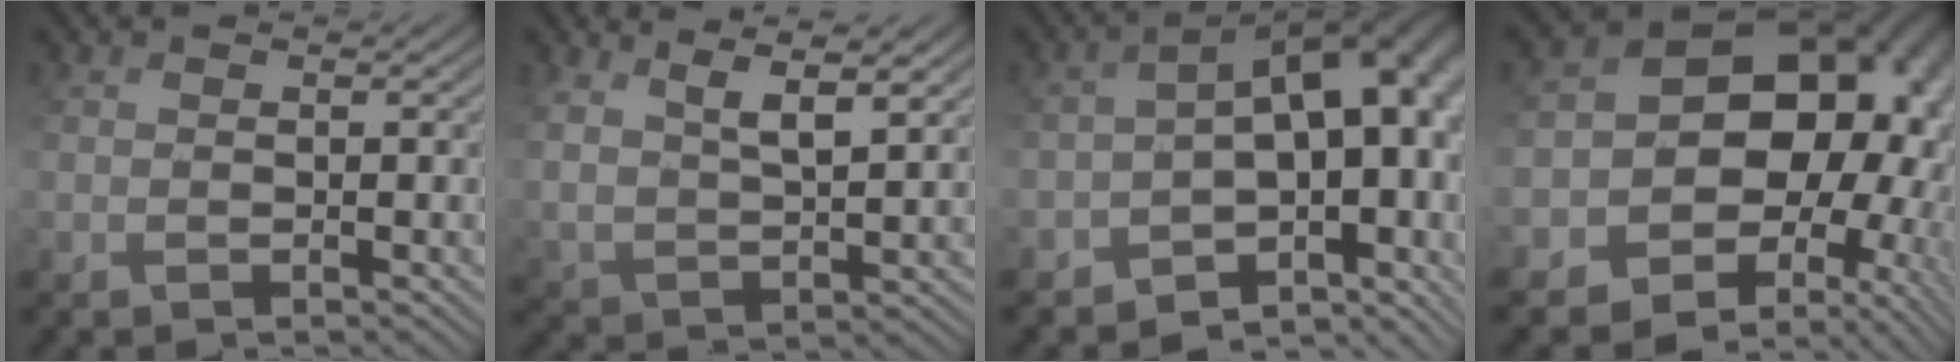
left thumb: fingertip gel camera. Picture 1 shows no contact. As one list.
[{"total": 6.3, "force": [4.7, 1.5, 3.9], "torque": [-0.085, -0.001, 0.099]}, {"total": 15.8, "force": [-1.5, 8.4, 13.3], "torque": [-0.176, -0.032, 0.028]}, {"total": 19.4, "force": [0.5, 15.3, 12.0], "torque": [-0.175, -0.001, 0.024]}]